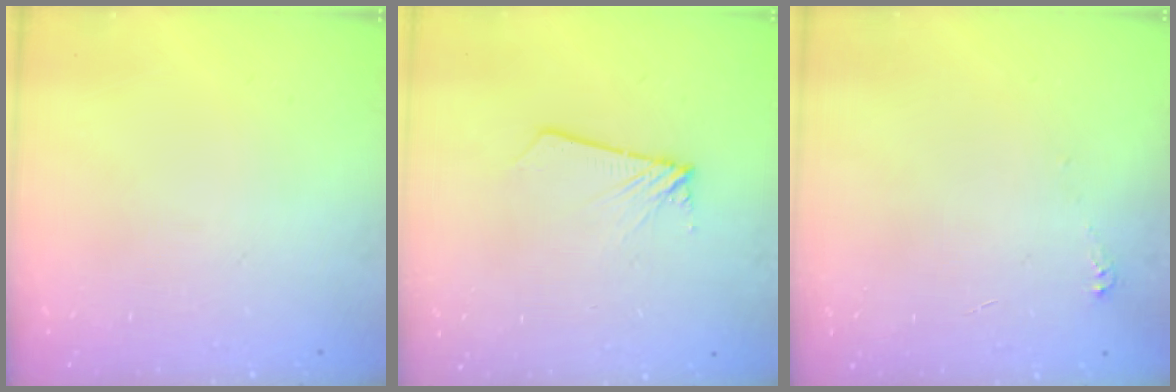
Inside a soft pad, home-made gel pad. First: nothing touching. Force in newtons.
{"total": 1.9, "press": 1.9, "slide": 0.1}
{"total": 2.5, "press": 2.5, "slide": 0.3}